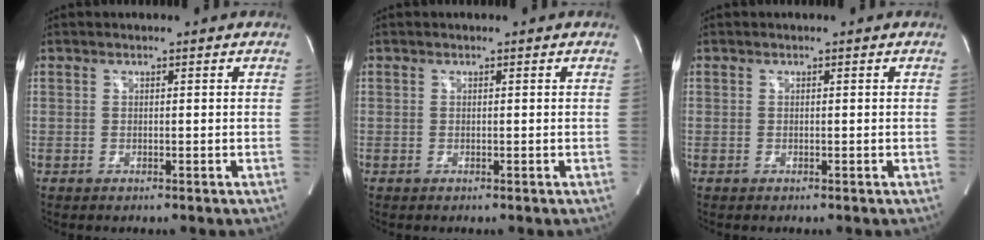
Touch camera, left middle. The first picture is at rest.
{"total": 0.0}
{"total": 0.0}